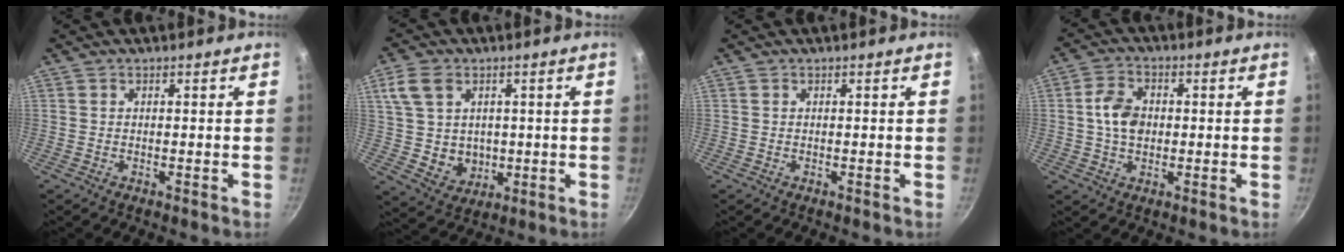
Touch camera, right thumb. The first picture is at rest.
{"total": 10.3, "force": [2.4, 8.3, 5.6], "torque": [-0.087, -0.008, 0.058]}
{"total": 0.0}
{"total": 7.2, "force": [0.3, 5.2, 5.0], "torque": [-0.076, 0.012, 0.000]}